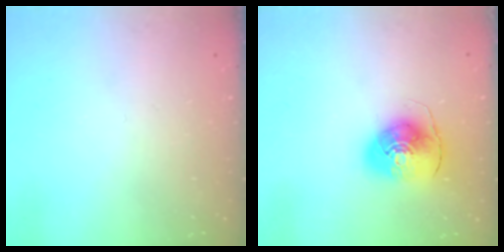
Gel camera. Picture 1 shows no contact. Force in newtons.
{"total": 10.2, "press": 10.1, "slide": 1.5}